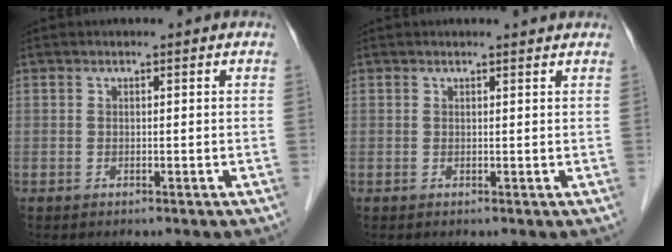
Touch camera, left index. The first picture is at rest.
{"total": 1.6, "force": [1.6, 0.0, 0.3], "torque": [-0.011, 0.001, 0.019]}